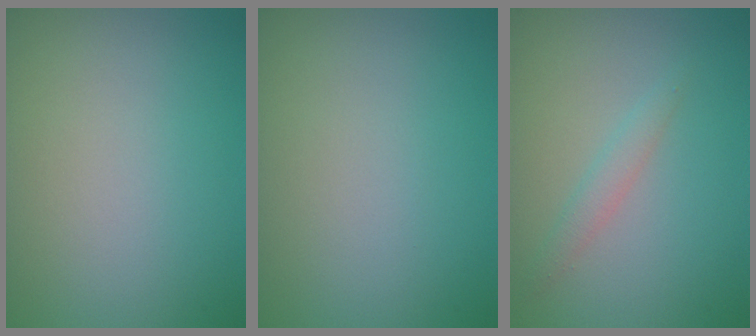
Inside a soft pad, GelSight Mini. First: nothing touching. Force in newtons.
{"total": 0.0}
{"total": 1.4, "press": 1.4, "slide": 0.1}